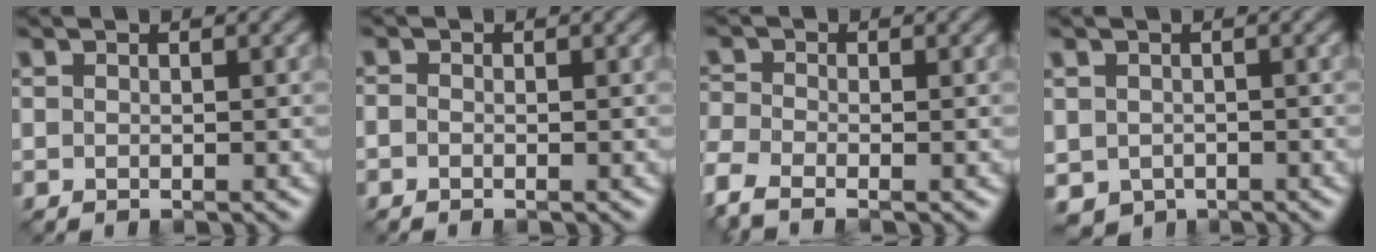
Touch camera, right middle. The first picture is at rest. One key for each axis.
{"total": 0.6, "fx": -0.4, "fy": 0.4, "fz": 0.3, "tx": -0.007, "ty": 0.001, "tz": -0.011}
{"total": 3.3, "fx": -2.3, "fy": 1.2, "fz": 2.0, "tx": -0.061, "ty": -0.007, "tz": -0.065}
{"total": 2.6, "fx": -1.2, "fy": 2.0, "fz": 1.1, "tx": -0.031, "ty": -0.007, "tz": -0.025}